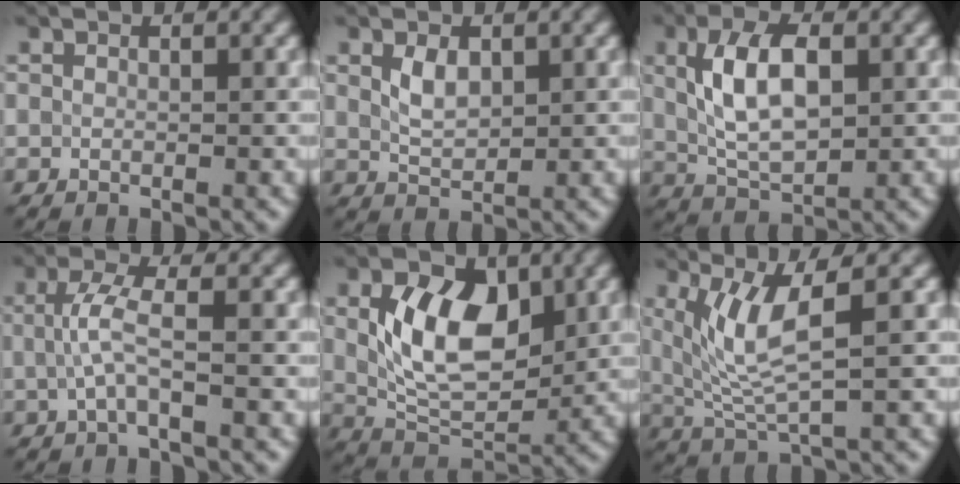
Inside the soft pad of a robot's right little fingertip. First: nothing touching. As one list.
[{"total": 2.4, "force": [0.9, 1.4, 1.8], "torque": [-0.042, 0.002, 0.019]}, {"total": 6.7, "force": [1.4, 3.4, 5.6], "torque": [-0.113, 0.009, 0.028]}, {"total": 2.9, "force": [-0.1, 0.3, 2.9], "torque": [-0.070, 0.005, -0.005]}, {"total": 8.4, "force": [1.8, 4.9, 6.5], "torque": [-0.125, 0.002, 0.033]}, {"total": 4.9, "force": [1.5, 1.0, 4.5], "torque": [-0.105, -0.006, 0.040]}]